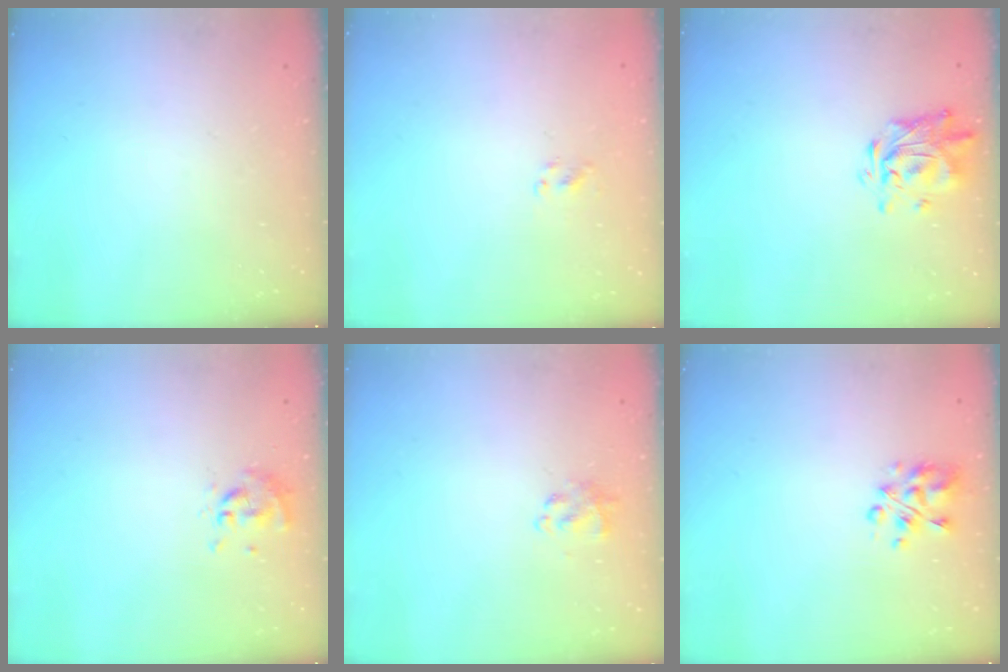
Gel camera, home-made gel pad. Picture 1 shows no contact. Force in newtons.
{"total": 1.7, "press": 1.5, "slide": 0.9}
{"total": 1.5, "press": 1.5, "slide": 0.4}
{"total": 0.0}
{"total": 1.2, "press": 1.0, "slide": 0.6}
{"total": 6.4, "press": 6.2, "slide": 1.3}